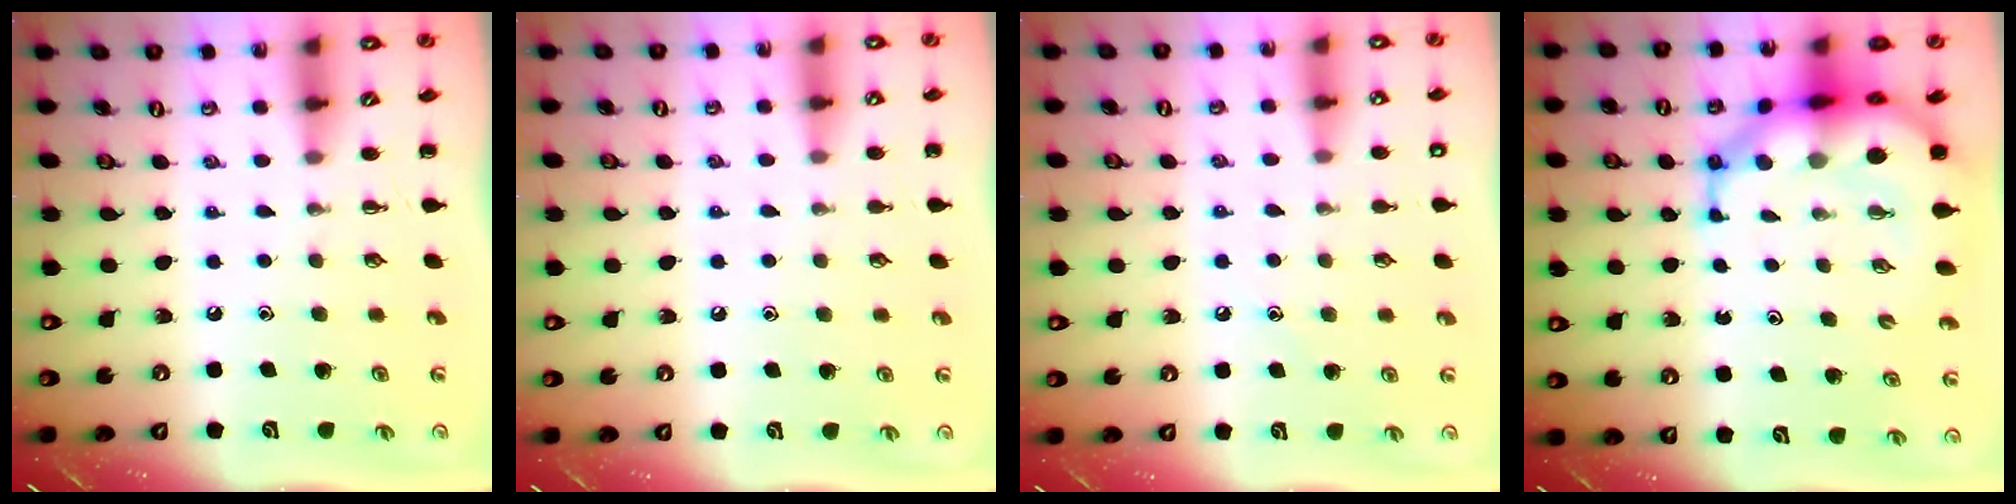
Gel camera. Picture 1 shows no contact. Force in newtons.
{"total": 4.4, "press": 4.2, "slide": 1.5}
{"total": 6.4, "press": 6.1, "slide": 1.9}
{"total": 10.7, "press": 10.3, "slide": 3.0}